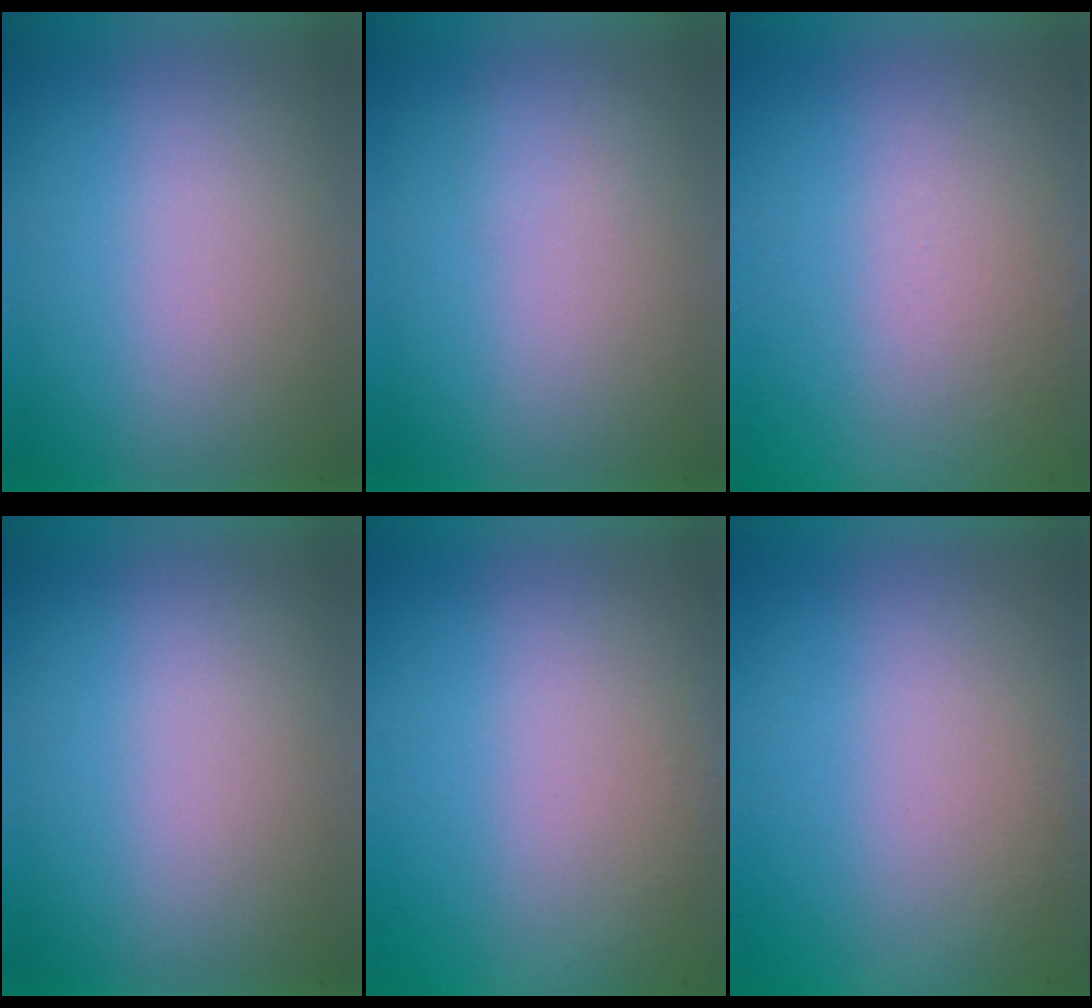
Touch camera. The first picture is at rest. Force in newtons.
{"total": 1.1}
{"total": 9.2}
{"total": 0.0}
{"total": 4.8}
{"total": 2.8}